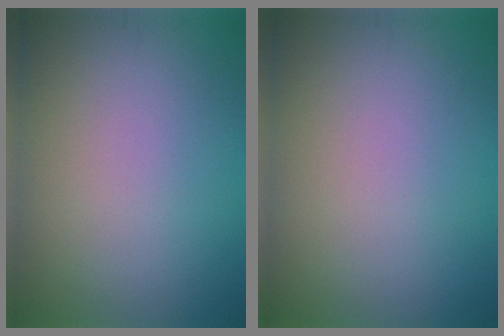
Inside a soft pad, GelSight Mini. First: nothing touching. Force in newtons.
{"total": 0.0}